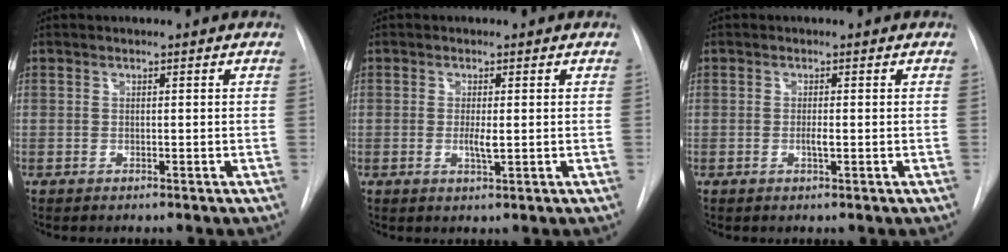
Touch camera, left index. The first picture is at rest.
{"total": 2.1, "force": [-0.1, 0.4, 2.0], "torque": [-0.040, -0.004, -0.003]}
{"total": 1.2, "force": [-0.3, 0.1, 1.1], "torque": [-0.022, -0.001, -0.006]}